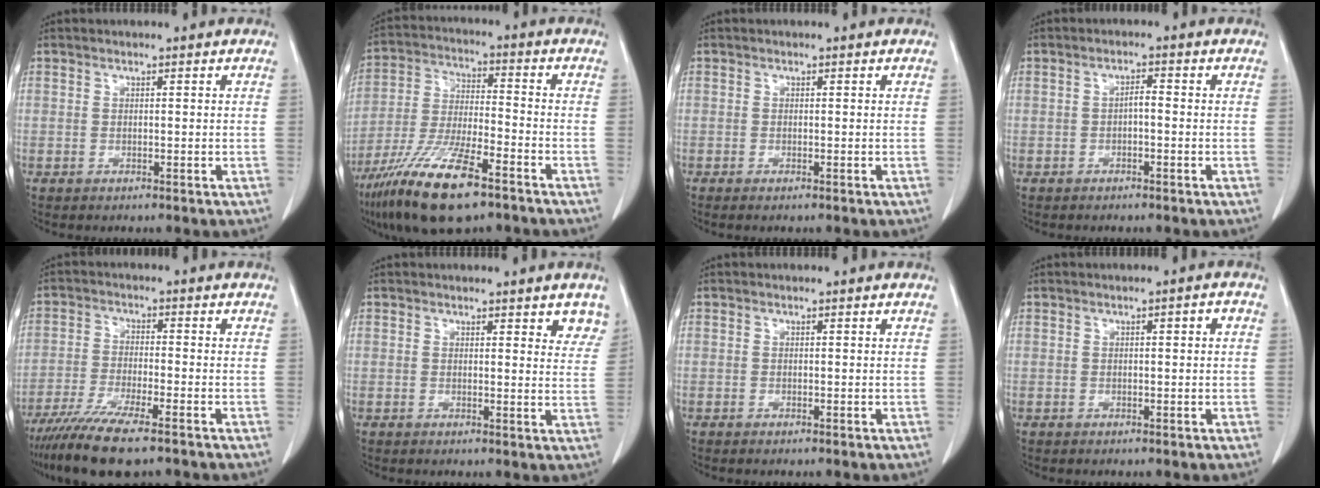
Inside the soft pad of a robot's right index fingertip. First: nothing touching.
{"total": 15.3, "force": [-9.9, 3.0, 11.3], "torque": [-0.233, -0.032, -0.182]}
{"total": 0.6, "force": [-0.4, 0.0, 0.4], "torque": [-0.010, -0.002, -0.007]}
{"total": 1.7, "force": [-0.4, 0.5, 1.5], "torque": [-0.024, 0.005, -0.008]}
{"total": 10.9, "force": [-8.2, 1.2, 7.1], "torque": [-0.121, -0.027, -0.137]}
{"total": 4.8, "force": [3.4, 1.4, 3.0], "torque": [-0.022, -0.012, 0.030]}
{"total": 0.0}
{"total": 1.5, "force": [0.2, 0.3, 1.4], "torque": [-0.020, 0.005, 0.003]}